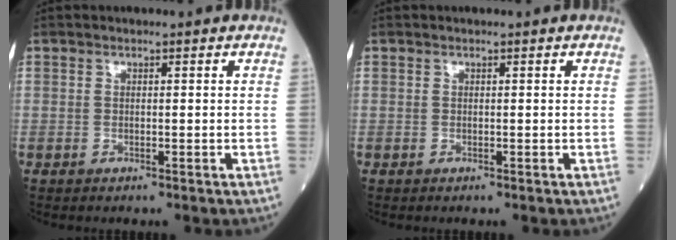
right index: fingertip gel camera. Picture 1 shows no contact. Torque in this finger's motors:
{"motor_torque": [0.05, 0.05, 0.00, 0.00]}